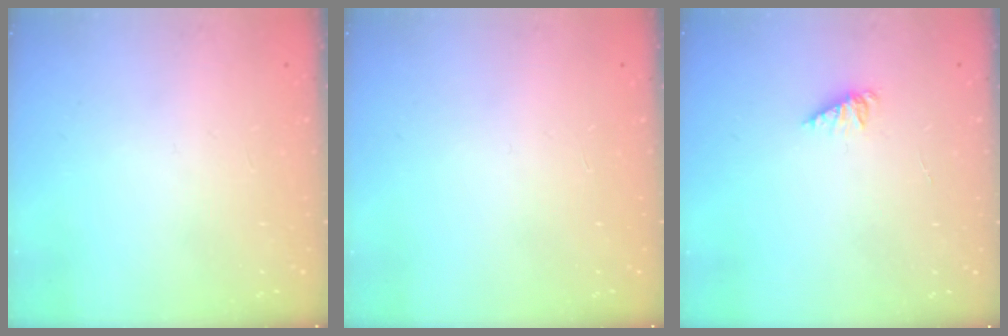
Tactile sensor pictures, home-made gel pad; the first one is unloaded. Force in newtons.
{"total": 0.0}
{"total": 1.7, "press": 1.7, "slide": 0.2}